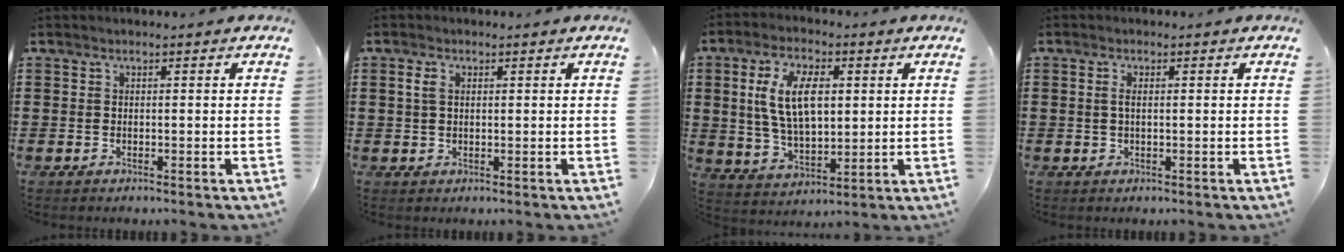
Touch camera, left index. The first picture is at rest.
{"total": 2.0, "force": [0.5, 1.3, 1.5], "torque": [-0.035, 0.009, 0.008]}
{"total": 10.3, "force": [2.5, 5.2, 8.5], "torque": [-0.177, 0.008, 0.041]}
{"total": 1.3, "force": [0.2, 0.5, 1.2], "torque": [-0.026, 0.003, 0.003]}